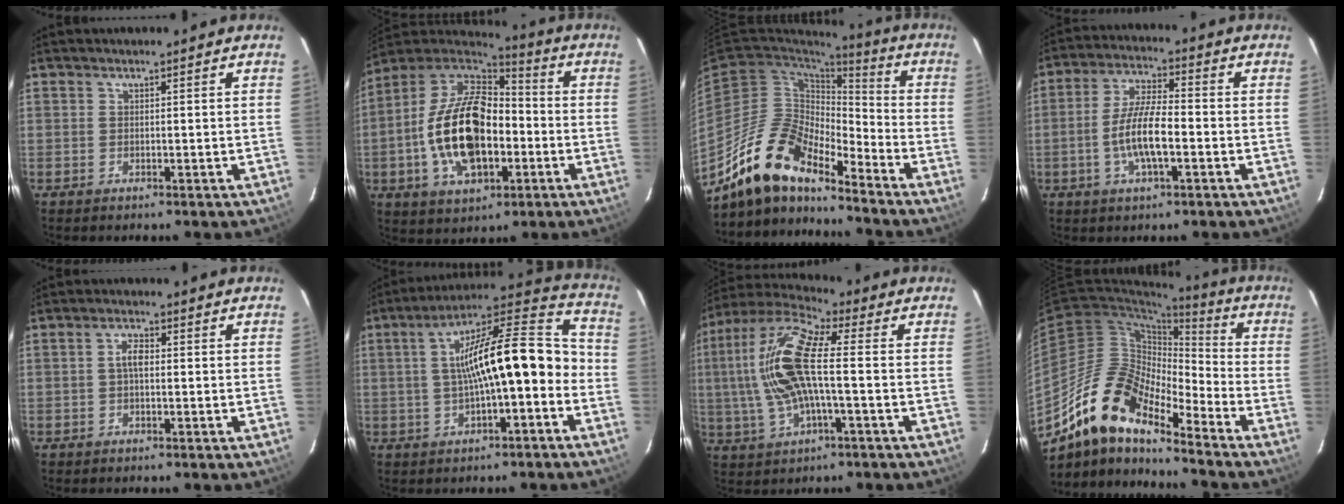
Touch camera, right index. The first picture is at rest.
{"total": 20.6, "force": [-4.1, 11.8, 16.4], "torque": [-0.336, 0.007, -0.067]}
{"total": 16.0, "force": [-13.2, 4.7, 7.7], "torque": [-0.140, -0.002, -0.256]}
{"total": 9.3, "force": [-2.7, 2.5, 8.5], "torque": [-0.172, 0.002, -0.050]}
{"total": 2.7, "force": [0.0, 1.2, 2.4], "torque": [-0.048, 0.008, 0.001]}
{"total": 17.3, "force": [-2.5, 4.6, 16.4], "torque": [-0.256, 0.040, -0.038]}
{"total": 16.1, "force": [0.0, 5.2, 15.3], "torque": [-0.306, 0.011, -0.006]}
{"total": 16.1, "force": [-12.1, 4.8, 9.6], "torque": [-0.160, -0.004, -0.240]}